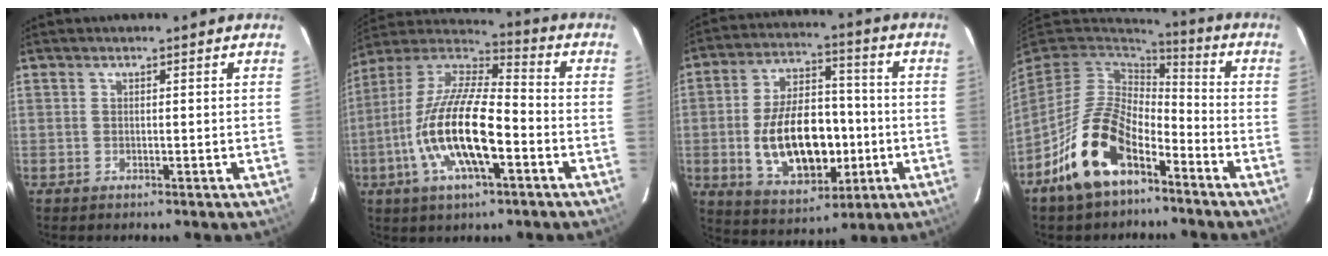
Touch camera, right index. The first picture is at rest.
{"total": 18.6, "force": [-5.9, 6.0, 16.6], "torque": [-0.331, -0.013, -0.119]}
{"total": 17.5, "force": [-3.2, 10.1, 13.9], "torque": [-0.269, 0.011, -0.029]}
{"total": 15.6, "force": [-8.4, 8.0, 10.4], "torque": [-0.214, -0.004, -0.154]}